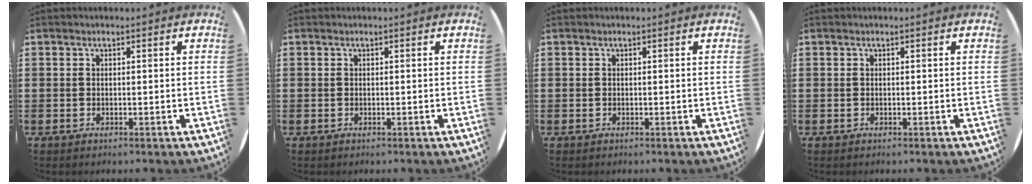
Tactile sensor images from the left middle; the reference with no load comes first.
{"total": 0.0}
{"total": 0.0}
{"total": 0.0}